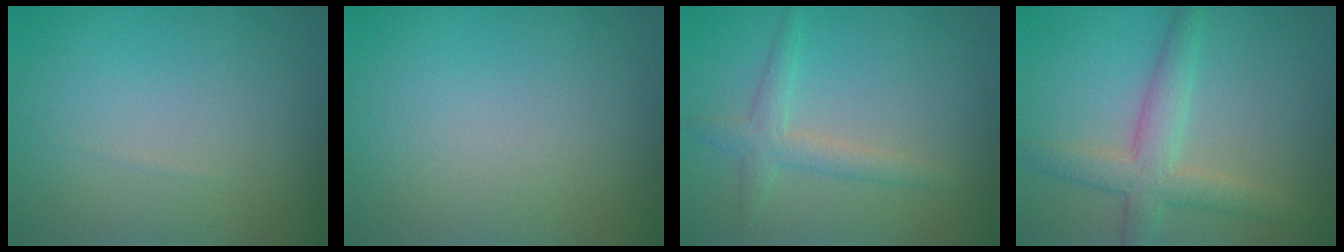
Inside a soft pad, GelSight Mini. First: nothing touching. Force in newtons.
{"total": 0.0}
{"total": 2.4, "press": 2.4, "slide": 0.1}
{"total": 4.2, "press": 4.2, "slide": 0.2}